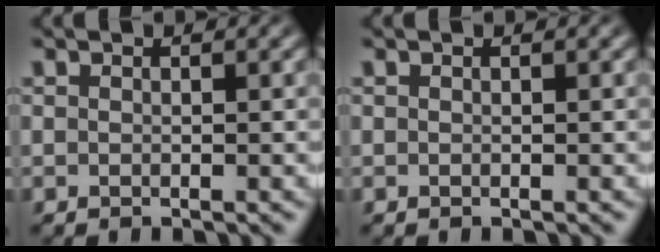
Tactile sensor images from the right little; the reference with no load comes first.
{"total": 0.0}